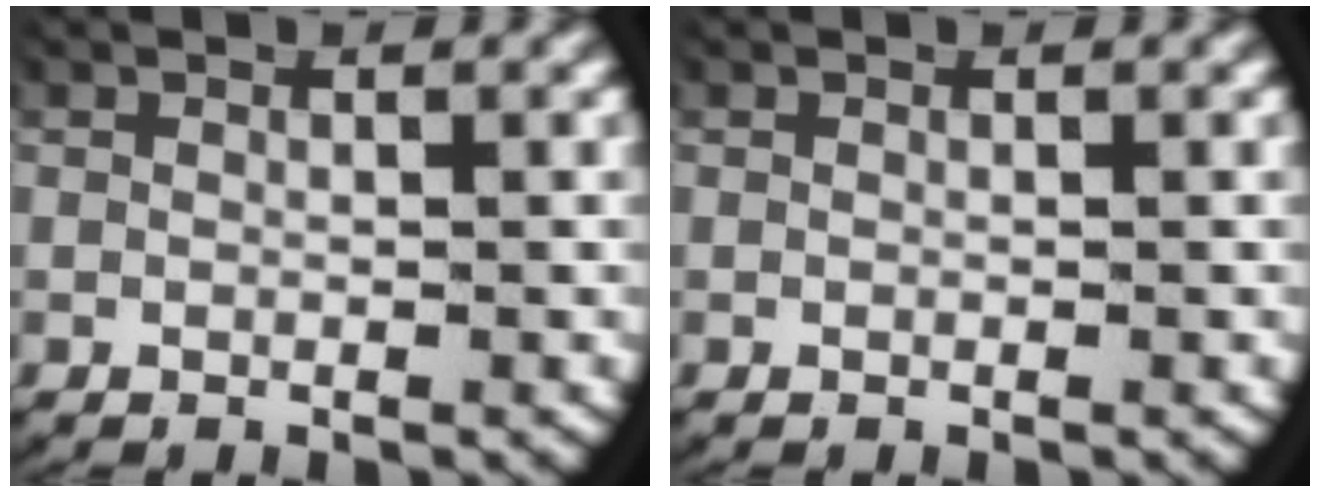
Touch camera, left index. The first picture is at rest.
{"total": 0.0}